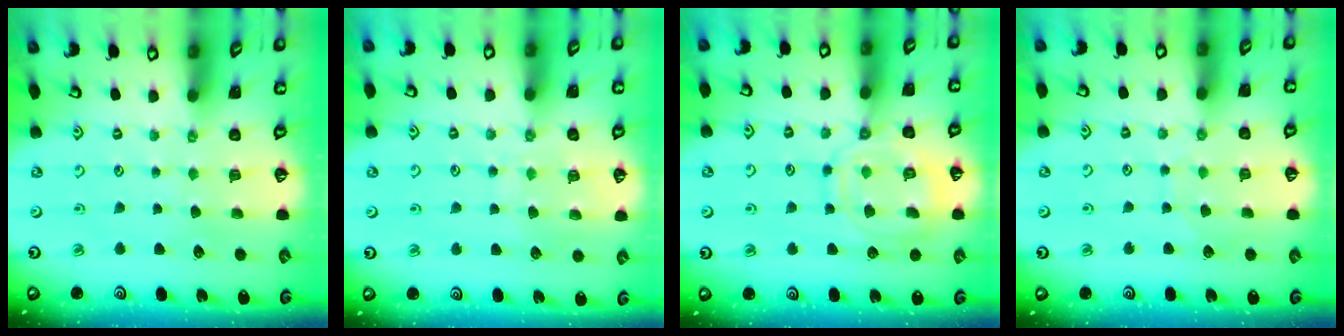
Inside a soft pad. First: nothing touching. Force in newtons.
{"total": 6.5, "press": 6.5, "slide": 0.7}
{"total": 13.9, "press": 13.8, "slide": 1.1}
{"total": 4.9, "press": 4.8, "slide": 0.3}